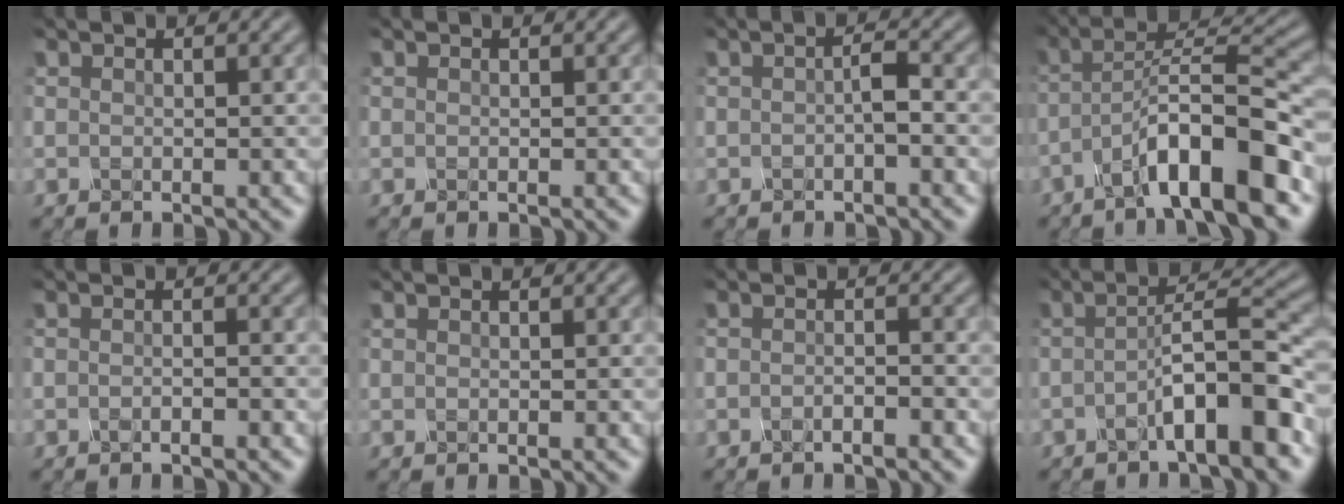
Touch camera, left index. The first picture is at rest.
{"total": 0.0}
{"total": 1.5, "force": [-0.5, 0.3, 1.4], "torque": [-0.028, 0.005, -0.010]}
{"total": 9.4, "force": [-5.2, 1.8, 7.7], "torque": [-0.119, 0.023, -0.090]}
{"total": 1.3, "force": [-0.7, 0.4, 1.0], "torque": [-0.010, -0.005, -0.019]}
{"total": 0.0}
{"total": 1.6, "force": [-1.0, 0.4, 1.2], "torque": [-0.016, -0.002, -0.023]}
{"total": 6.5, "force": [-2.8, 1.1, 5.8], "torque": [-0.085, 0.022, -0.056]}